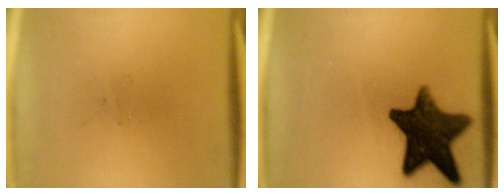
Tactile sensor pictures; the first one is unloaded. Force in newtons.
{"total": 14.3}